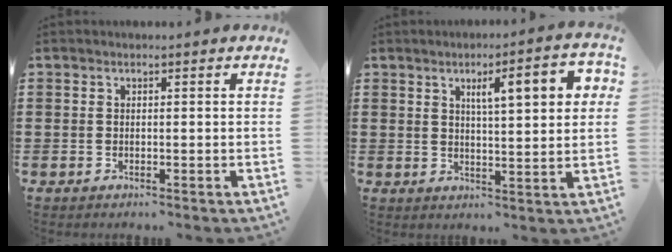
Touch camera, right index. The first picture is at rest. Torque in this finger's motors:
{"motor_torque": [1.23, 0.14, 0.78, 0.09]}